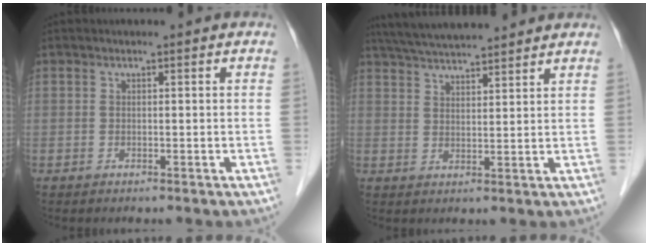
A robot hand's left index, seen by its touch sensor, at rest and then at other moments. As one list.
[{"total": 11.9, "force": [10.8, 1.1, 4.9], "torque": [-0.089, 0.033, 0.168]}]